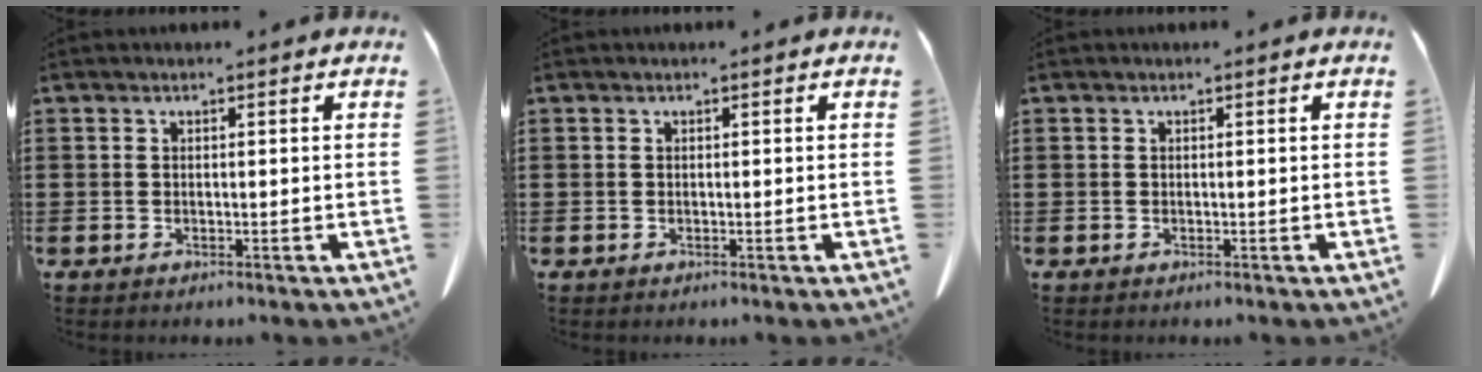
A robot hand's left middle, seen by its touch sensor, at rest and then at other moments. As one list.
[{"total": 0.0}, {"total": 0.0}]